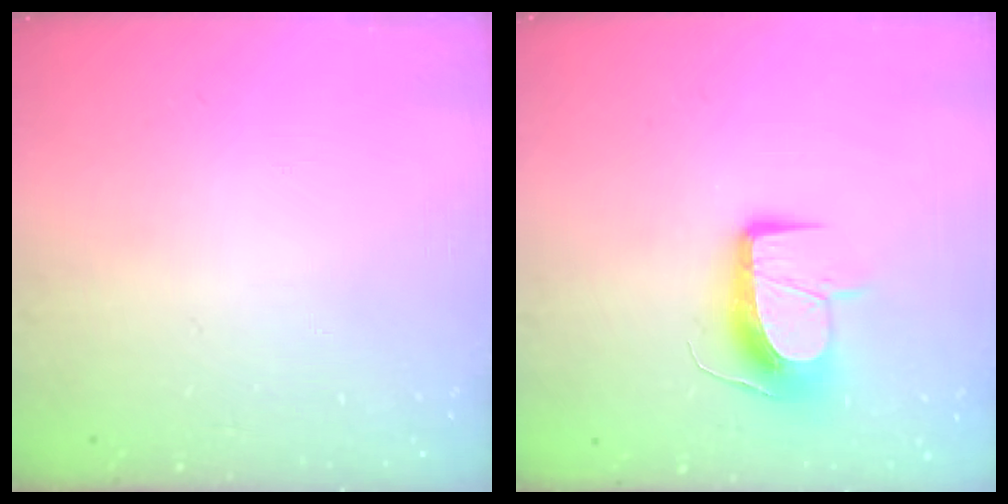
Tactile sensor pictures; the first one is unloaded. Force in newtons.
{"total": 12.7, "press": 12.7, "slide": 0.5}